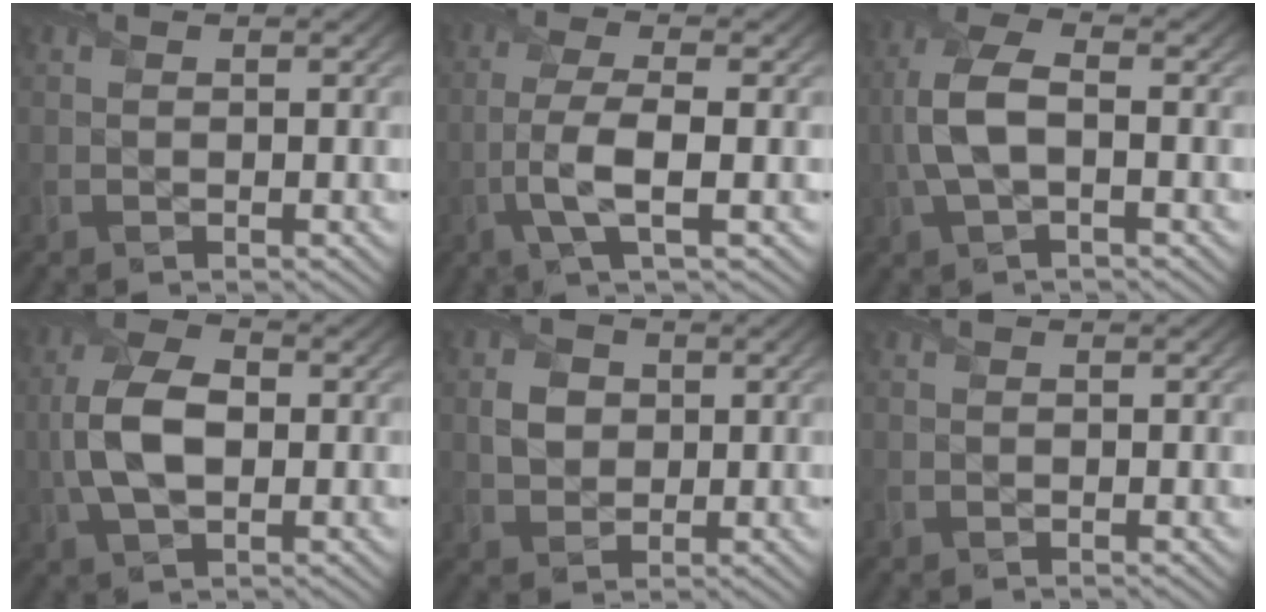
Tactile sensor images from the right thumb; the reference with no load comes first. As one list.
[{"total": 5.5, "force": [-1.5, 1.4, 5.1], "torque": [-0.112, 0.007, -0.037]}, {"total": 6.4, "force": [-0.7, 2.9, 5.7], "torque": [-0.145, 0.007, -0.017]}, {"total": 8.0, "force": [-0.4, 4.5, 6.6], "torque": [-0.156, 0.003, -0.013]}, {"total": 3.5, "force": [0.6, 2.9, 1.8], "torque": [-0.042, 0.000, 0.006]}, {"total": 0.0}]